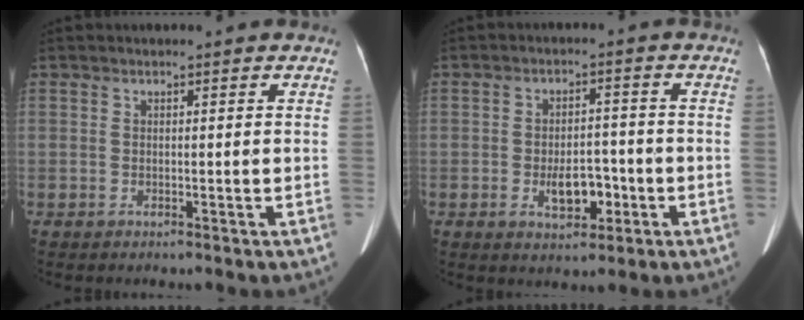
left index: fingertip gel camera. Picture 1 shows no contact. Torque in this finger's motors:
{"motor_torque": [0.06, 0.05, 0.10, 0.02]}